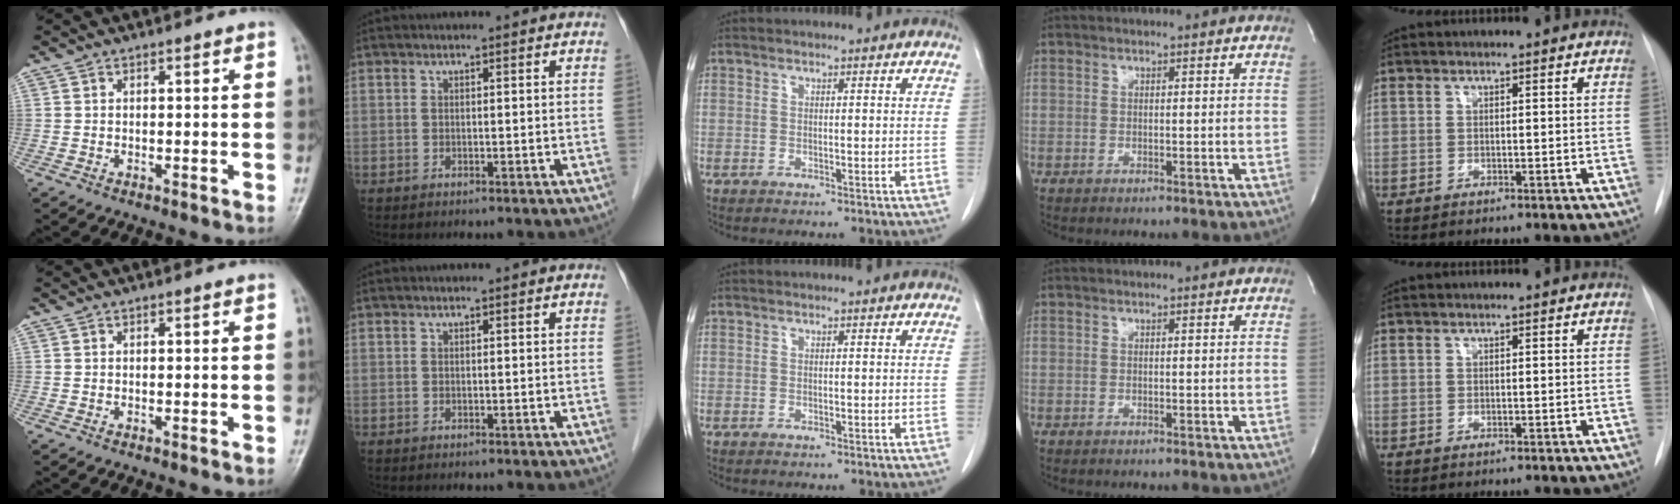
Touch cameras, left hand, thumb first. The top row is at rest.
{}